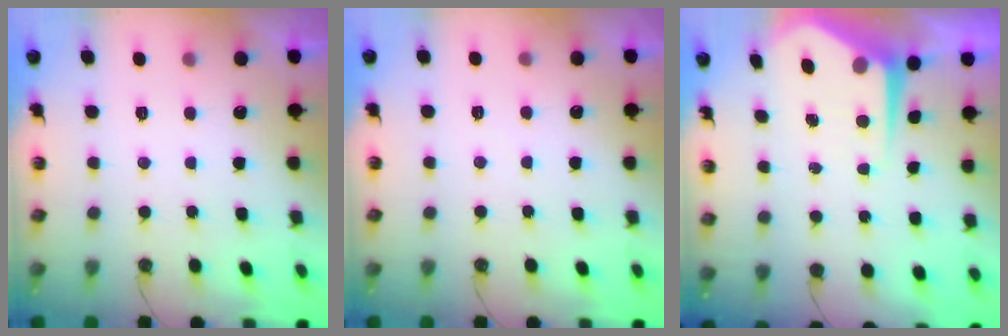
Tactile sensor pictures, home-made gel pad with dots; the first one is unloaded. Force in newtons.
{"total": 2.5, "press": 2.5, "slide": 0.4}
{"total": 6.9, "press": 6.9, "slide": 0.4}